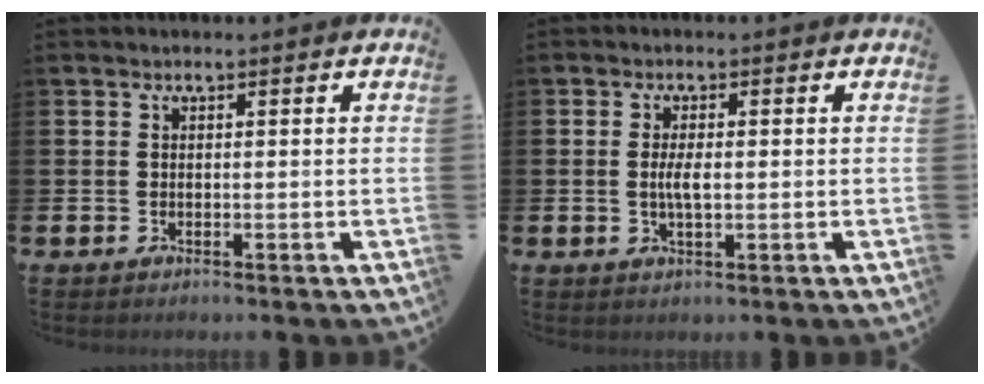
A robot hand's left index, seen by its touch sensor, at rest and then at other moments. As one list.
[{"total": 2.9, "force": [0.1, 1.0, 2.7], "torque": [-0.050, 0.001, -0.001]}]